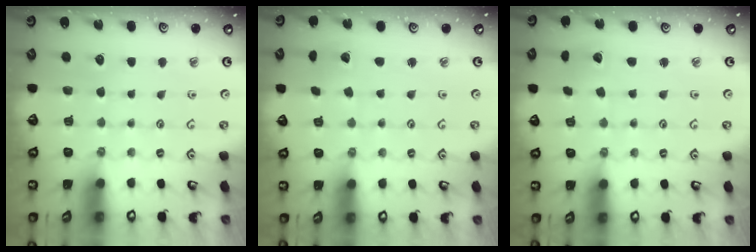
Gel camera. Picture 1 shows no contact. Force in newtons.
{"total": 2.7, "press": 2.7, "slide": 0.0}
{"total": 2.4, "press": 2.4, "slide": 0.2}